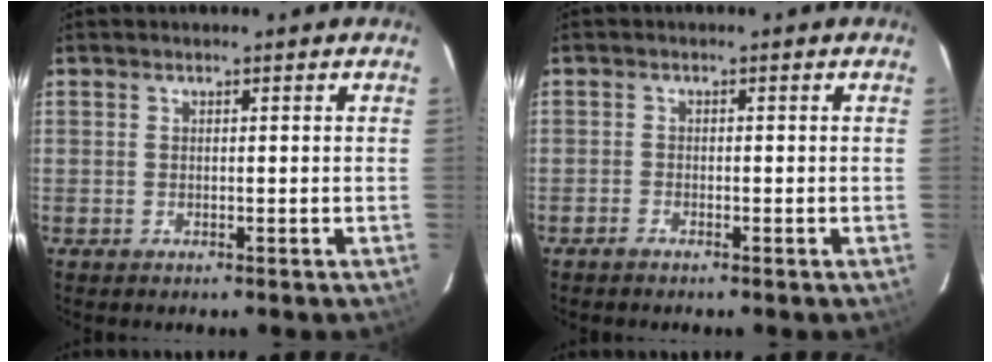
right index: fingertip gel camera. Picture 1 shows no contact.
{"total": 0.9, "force": [-0.9, 0.3, 0.1], "torque": [-0.011, 0.003, -0.021]}